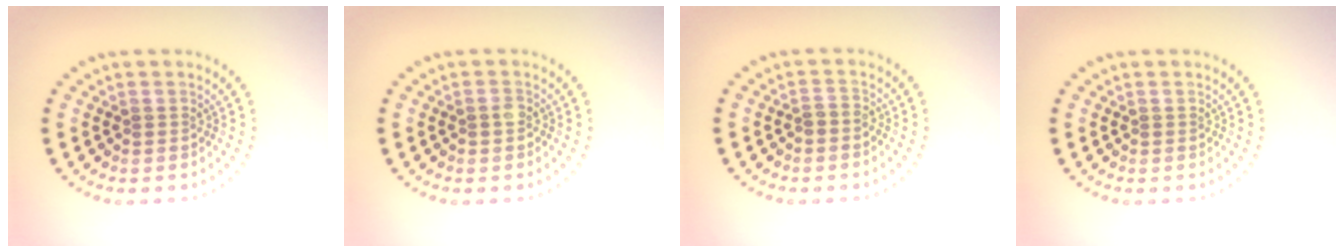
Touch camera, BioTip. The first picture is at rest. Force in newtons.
{"total": 0.8, "press": 0.7, "slide": 0.3}
{"total": 0.9, "press": 0.5, "slide": 0.8}
{"total": 0.0}